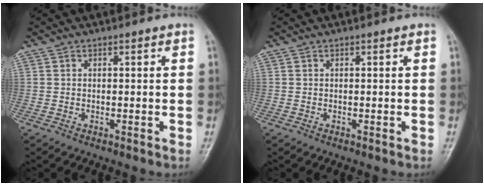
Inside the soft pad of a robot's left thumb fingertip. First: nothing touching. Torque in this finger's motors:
{"motor_torque": [0.00, 0.00, 0.01, -0.02, 0.00]}